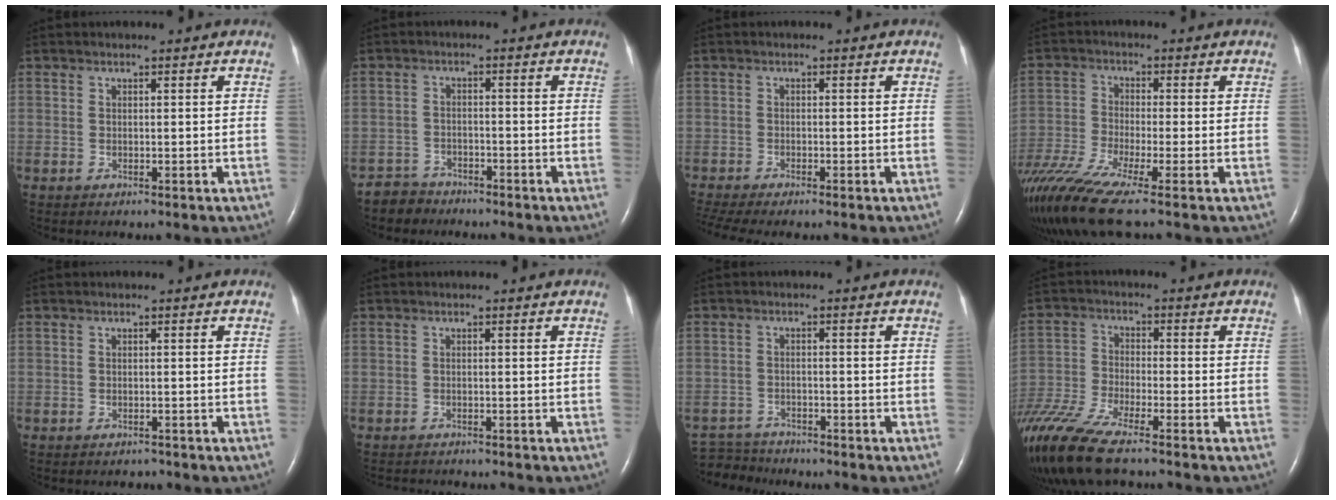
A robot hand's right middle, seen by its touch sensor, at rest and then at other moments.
{"total": 3.5, "force": [-3.0, 1.6, -0.9], "torque": [0.012, -0.001, -0.058]}
{"total": 6.5, "force": [-5.4, 0.9, 3.6], "torque": [-0.065, -0.004, -0.087]}
{"total": 12.5, "force": [-9.1, 0.3, 8.6], "torque": [-0.186, -0.029, -0.171]}
{"total": 1.0, "force": [-0.9, 0.4, 0.0], "torque": [-0.003, -0.001, -0.014]}
{"total": 2.9, "force": [-2.8, 0.4, 0.6], "torque": [-0.007, -0.010, -0.039]}
{"total": 5.3, "force": [-5.3, 0.9, -0.3], "torque": [0.004, -0.010, -0.096]}
{"total": 13.8, "force": [-10.9, 1.6, 8.3], "torque": [-0.187, -0.036, -0.204]}